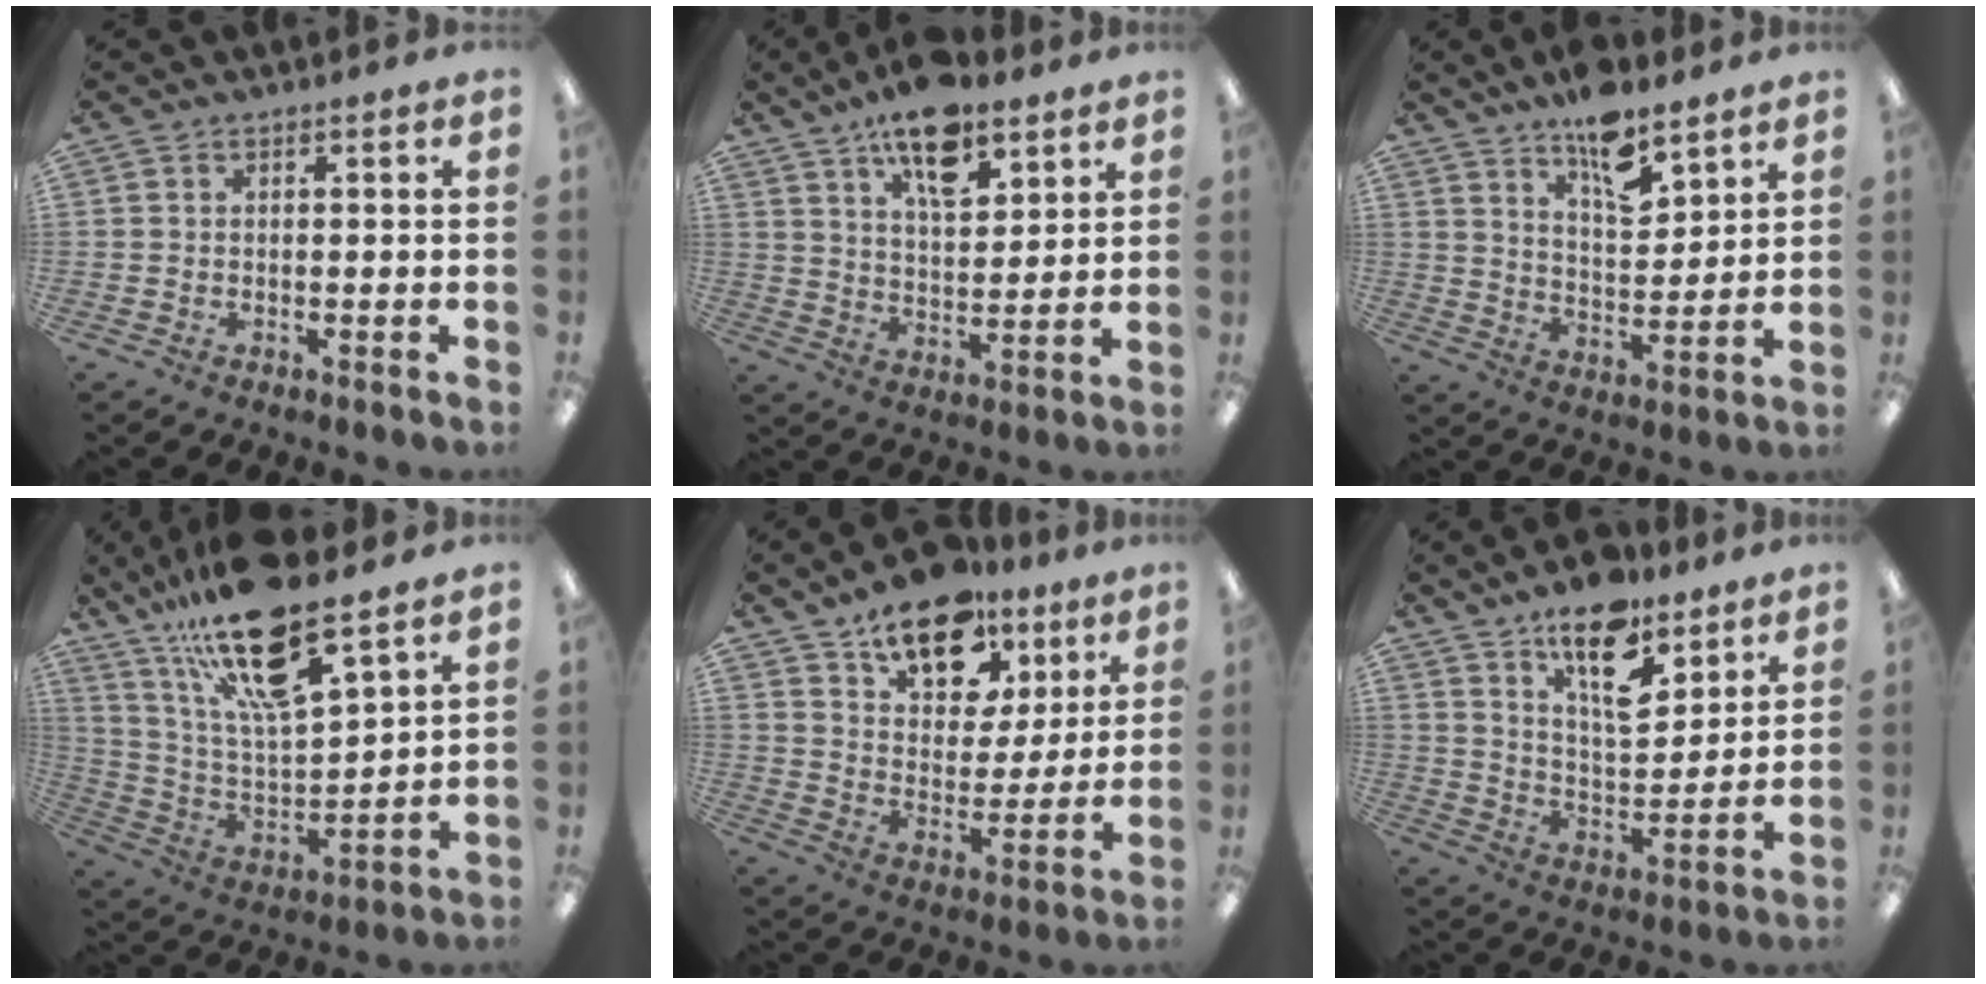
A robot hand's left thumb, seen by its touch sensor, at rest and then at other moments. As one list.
[{"total": 14.1, "force": [9.5, 6.3, 8.2], "torque": [-0.125, -0.045, 0.166]}, {"total": 12.2, "force": [9.2, 4.5, 6.6], "torque": [-0.097, -0.057, 0.160]}, {"total": 21.2, "force": [15.4, 5.5, 13.4], "torque": [-0.256, -0.090, 0.261]}, {"total": 16.5, "force": [11.6, 9.2, 7.4], "torque": [-0.107, -0.069, 0.206]}, {"total": 14.6, "force": [10.2, 6.4, 8.1], "torque": [-0.119, -0.062, 0.178]}]